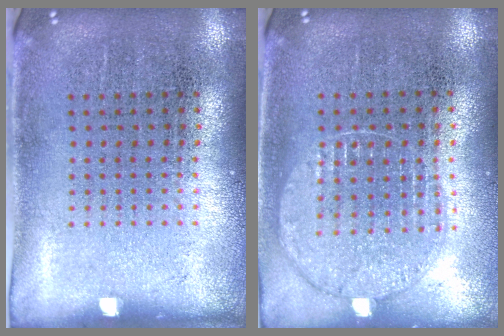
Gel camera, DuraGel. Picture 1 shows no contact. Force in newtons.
{"total": 1.0, "press": 1.0, "slide": 0.1}